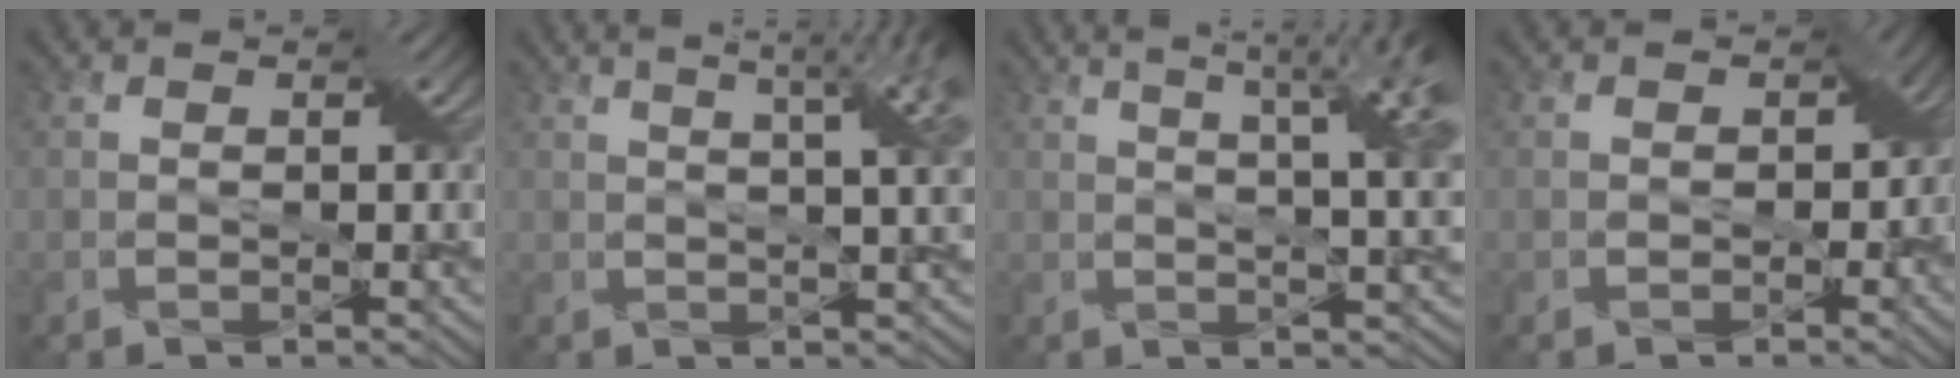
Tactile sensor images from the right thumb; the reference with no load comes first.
{"total": 9.6, "force": [4.2, 3.0, 8.1], "torque": [-0.078, 0.041, 0.029]}
{"total": 12.1, "force": [4.9, 3.8, 10.4], "torque": [-0.124, 0.044, 0.048]}
{"total": 3.5, "force": [-0.5, 3.0, 1.7], "torque": [-0.014, -0.006, -0.007]}